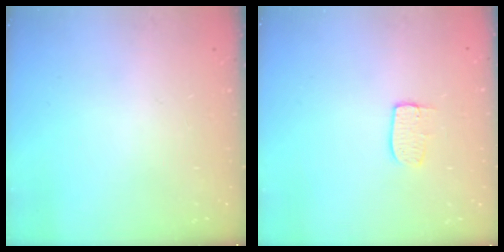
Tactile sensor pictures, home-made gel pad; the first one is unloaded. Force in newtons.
{"total": 5.4, "press": 5.4, "slide": 0.3}